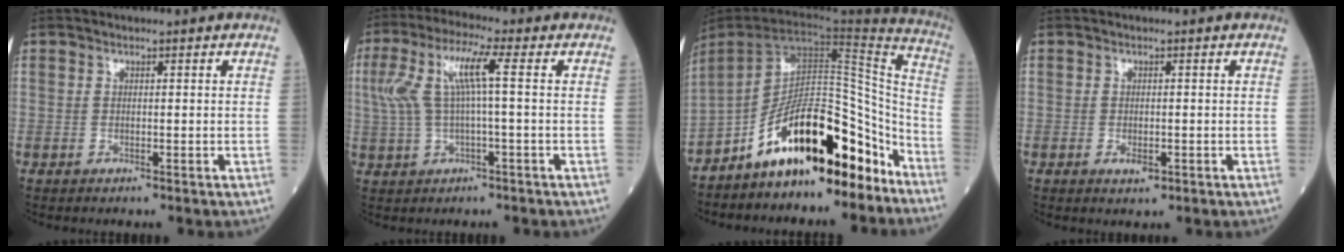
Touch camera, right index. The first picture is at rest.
{"total": 8.3, "force": [1.4, 0.9, 8.1], "torque": [-0.181, 0.030, 0.031]}
{"total": 16.9, "force": [-11.5, 5.1, 11.3], "torque": [-0.167, 0.044, -0.193]}
{"total": 1.6, "force": [-0.6, 0.6, 1.4], "torque": [-0.023, -0.002, -0.005]}